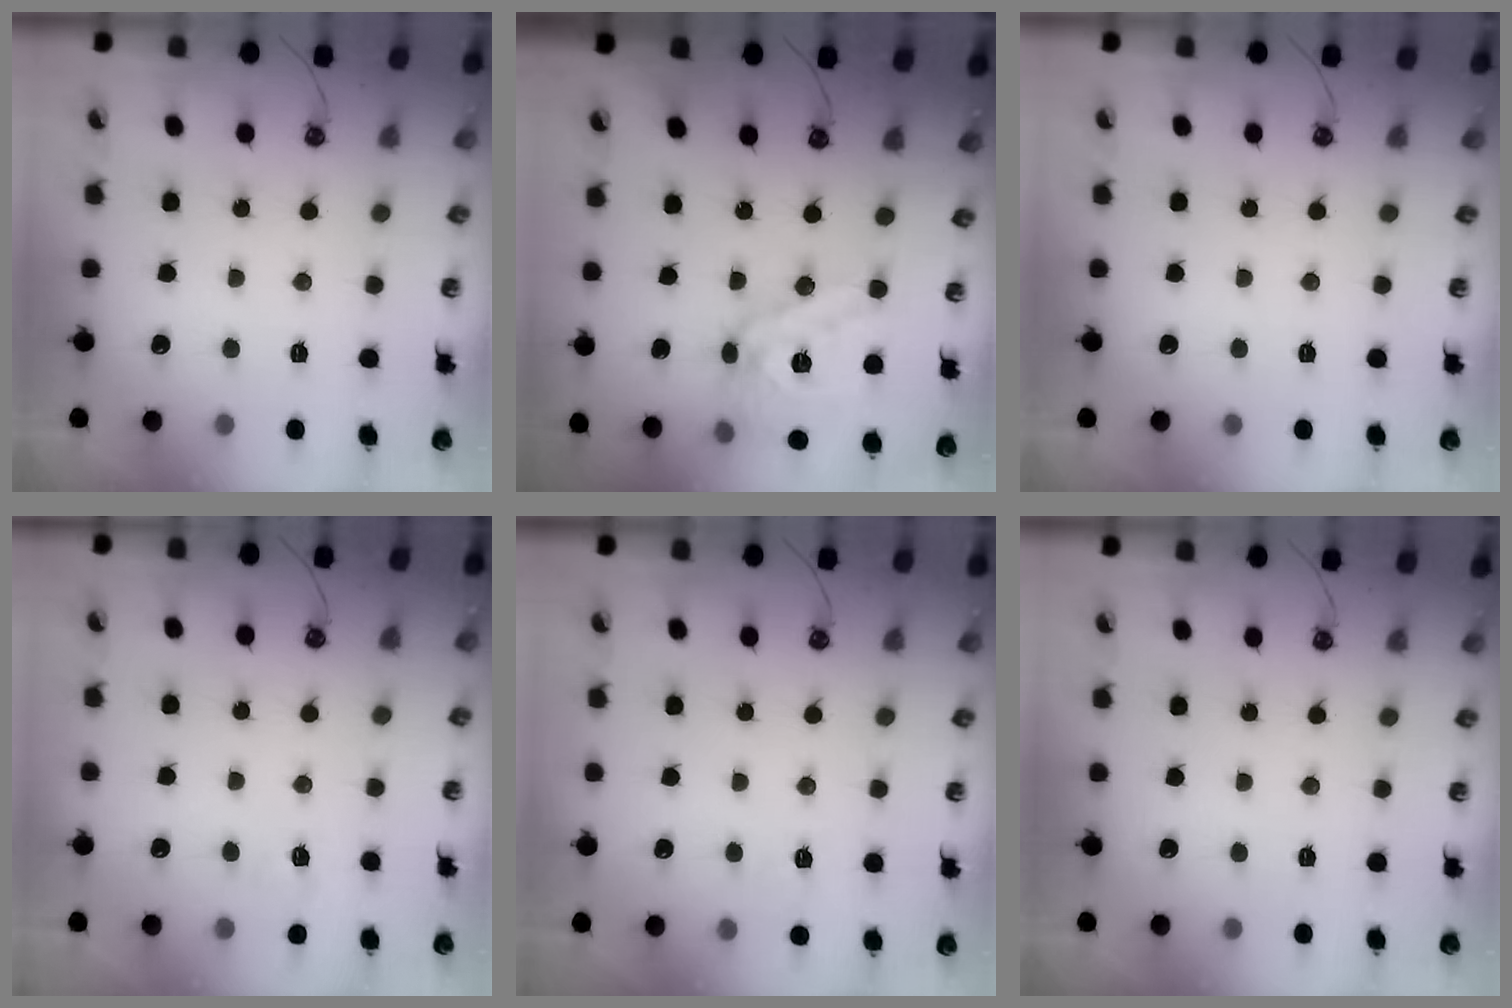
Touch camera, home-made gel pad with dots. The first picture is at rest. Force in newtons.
{"total": 15.6, "press": 15.5, "slide": 1.4}
{"total": 0.0}
{"total": 5.2, "press": 5.1, "slide": 0.5}
{"total": 2.9, "press": 2.9, "slide": 0.4}
{"total": 0.0}